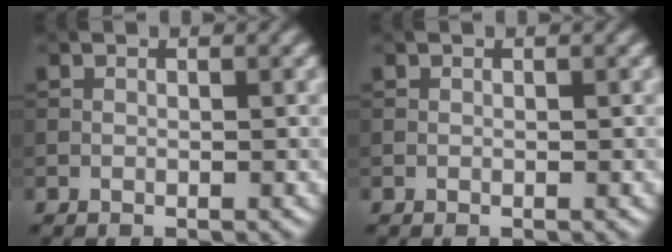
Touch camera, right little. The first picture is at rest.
{"total": 0.0}